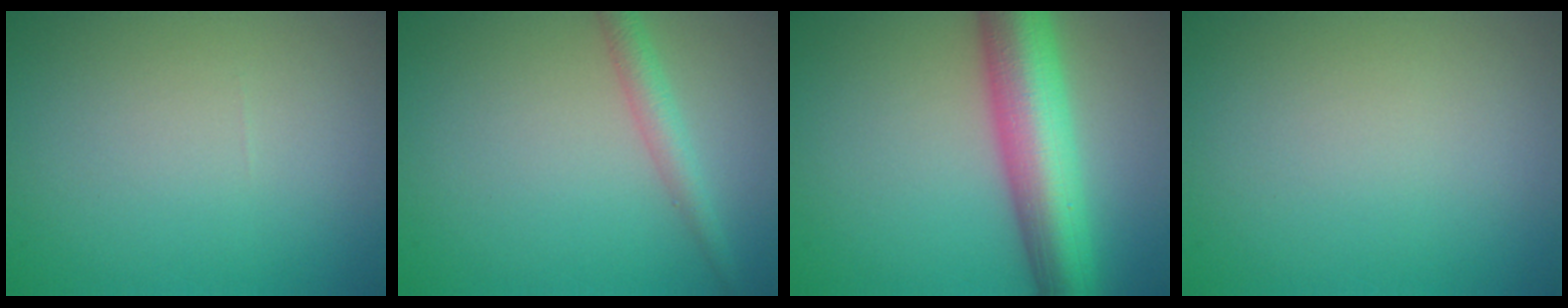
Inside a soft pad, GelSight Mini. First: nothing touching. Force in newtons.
{"total": 2.2, "press": 2.2, "slide": 0.1}
{"total": 9.4, "press": 9.4, "slide": 0.3}
{"total": 0.0}